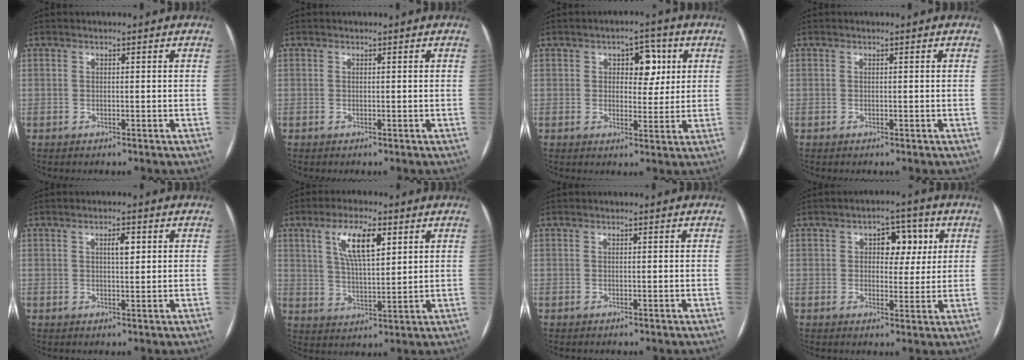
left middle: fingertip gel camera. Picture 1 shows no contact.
{"total": 0.0}
{"total": 5.7, "force": [1.9, 3.2, 4.2], "torque": [-0.050, 0.015, 0.027]}
{"total": 0.0}
{"total": 2.5, "force": [0.8, 0.7, 2.2], "torque": [-0.037, 0.002, 0.013]}
{"total": 8.7, "force": [3.8, 2.4, 7.4], "torque": [-0.138, 0.008, 0.072]}
{"total": 0.0}
{"total": 5.8, "force": [1.8, 3.5, 4.3], "torque": [-0.050, 0.018, 0.025]}